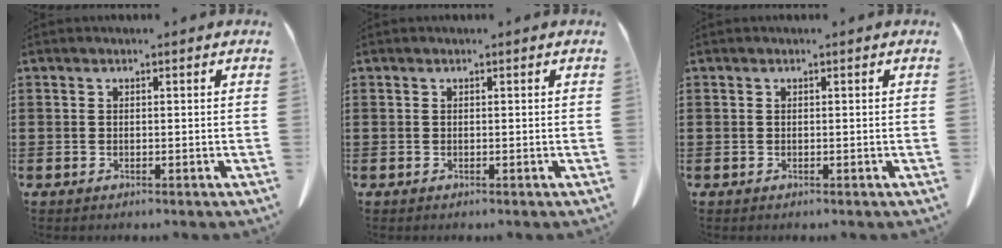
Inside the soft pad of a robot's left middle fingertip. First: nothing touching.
{"total": 0.0}
{"total": 0.0}